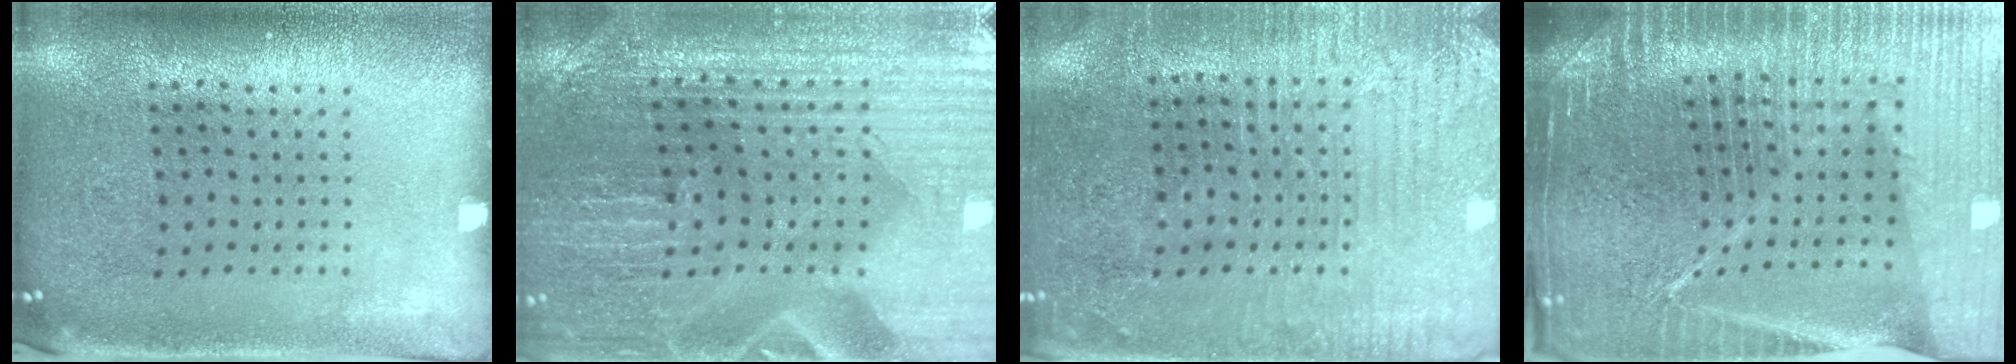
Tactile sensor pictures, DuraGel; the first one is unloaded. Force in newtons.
{"total": 3.5, "press": 3.4, "slide": 0.3}
{"total": 3.0, "press": 2.9, "slide": 0.7}
{"total": 6.5, "press": 5.7, "slide": 3.3}